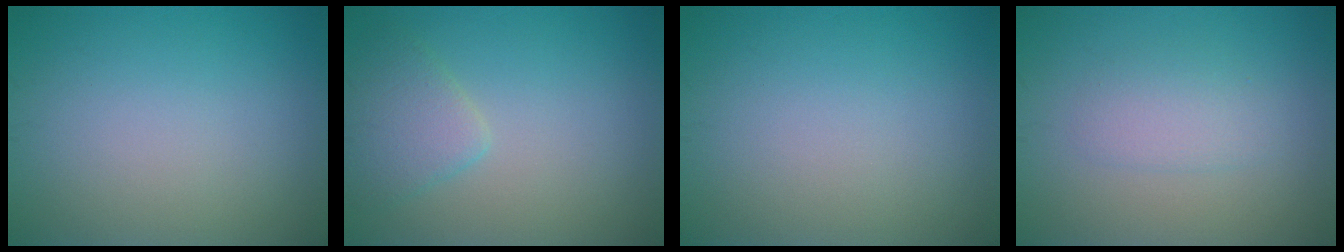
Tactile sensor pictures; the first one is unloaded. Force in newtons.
{"total": 2.7, "press": 2.7, "slide": 0.3}
{"total": 0.0}
{"total": 2.0, "press": 2.0, "slide": 0.1}